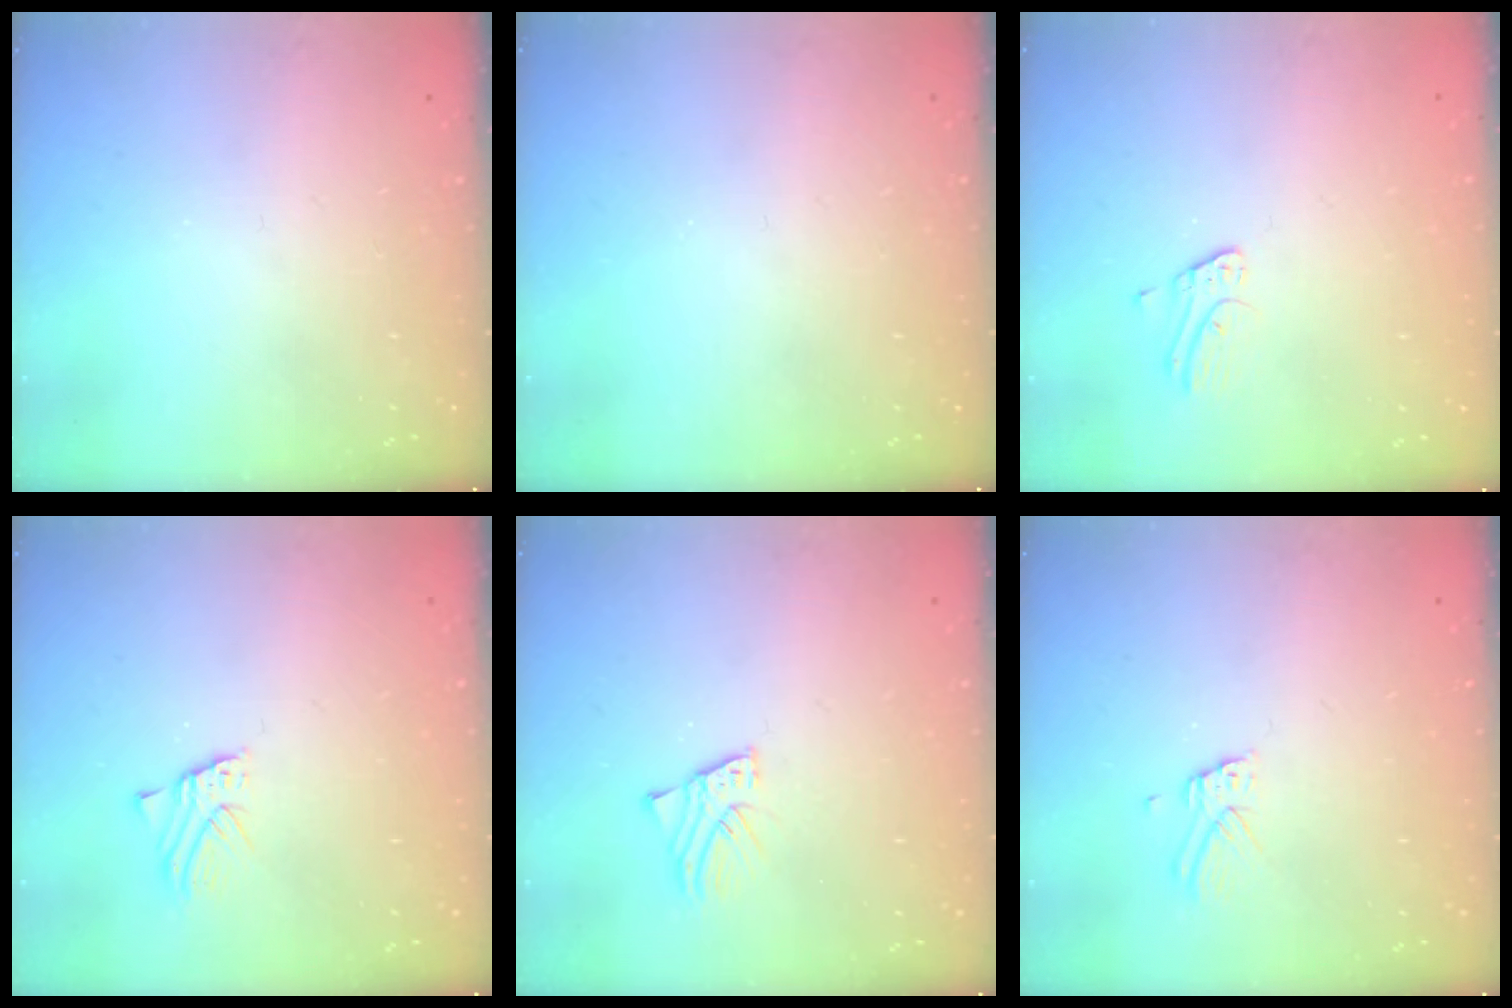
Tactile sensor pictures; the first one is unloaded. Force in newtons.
{"total": 0.0}
{"total": 2.7, "press": 2.7, "slide": 0.2}
{"total": 1.1, "press": 1.1, "slide": 0.2}
{"total": 2.0, "press": 2.0, "slide": 0.1}
{"total": 2.9, "press": 2.9, "slide": 0.1}